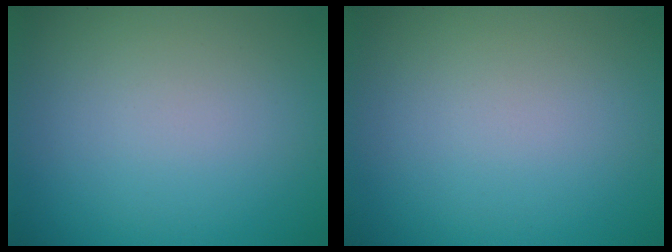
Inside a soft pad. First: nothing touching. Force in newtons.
{"total": 0.0}